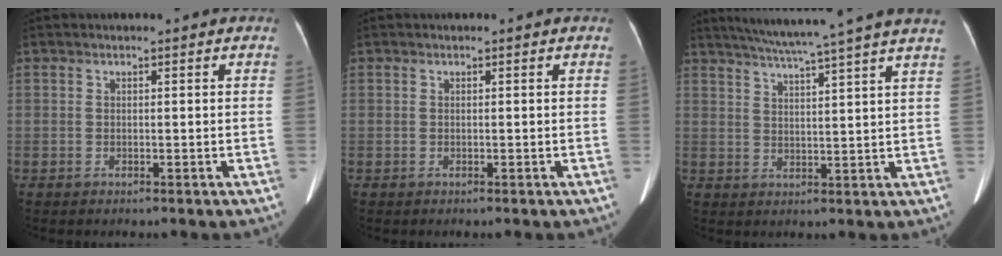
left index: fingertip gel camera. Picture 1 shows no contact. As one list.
[{"total": 0.0}, {"total": 15.4, "force": [12.9, -1.7, 8.1], "torque": [-0.137, 0.002, 0.167]}]